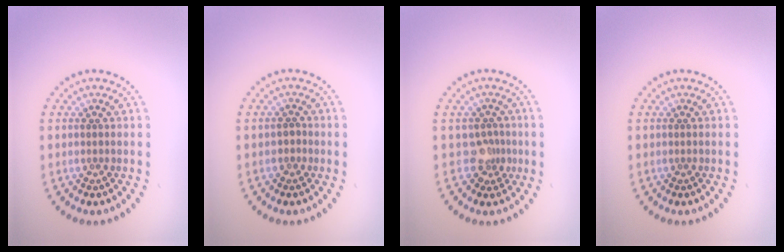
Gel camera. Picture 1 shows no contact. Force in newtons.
{"total": 0.6, "press": 0.3, "slide": 0.5}
{"total": 2.0, "press": 1.5, "slide": 1.4}
{"total": 0.0}